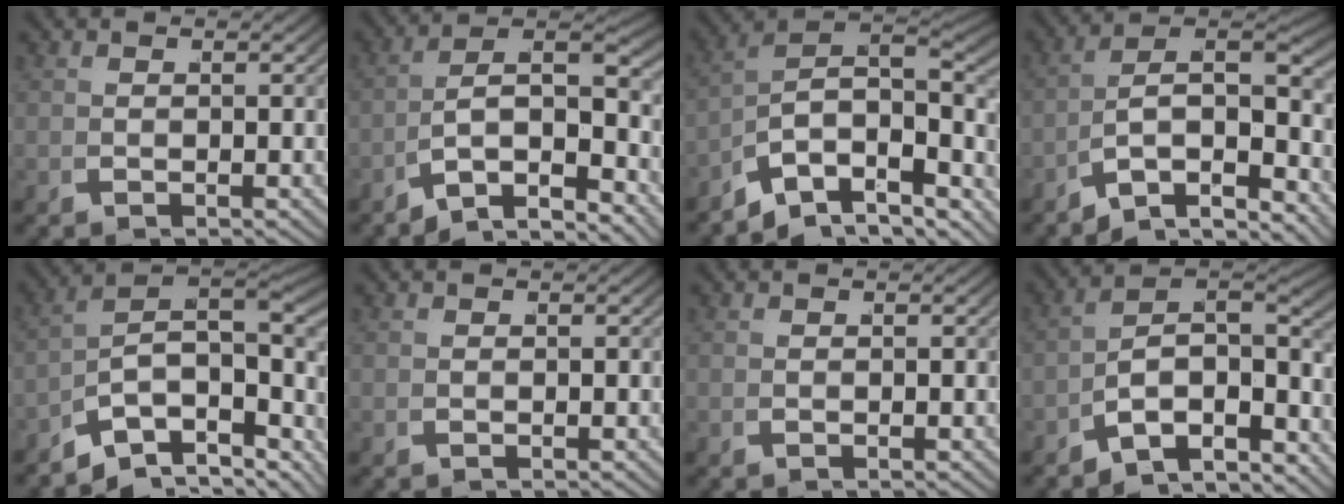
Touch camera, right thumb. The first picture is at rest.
{"total": 11.0, "force": [-2.3, 7.4, 7.8], "torque": [-0.158, -0.045, -0.026]}
{"total": 16.0, "force": [-1.4, 11.5, 11.0], "torque": [-0.199, -0.041, -0.013]}
{"total": 12.2, "force": [-2.4, 8.5, 8.4], "torque": [-0.164, -0.046, -0.029]}
{"total": 14.3, "force": [-1.4, 10.0, 10.1], "torque": [-0.177, -0.027, -0.016]}
{"total": 0.0}
{"total": 0.0}
{"total": 12.6, "force": [-2.6, 8.8, 8.5], "torque": [-0.164, -0.048, -0.034]}